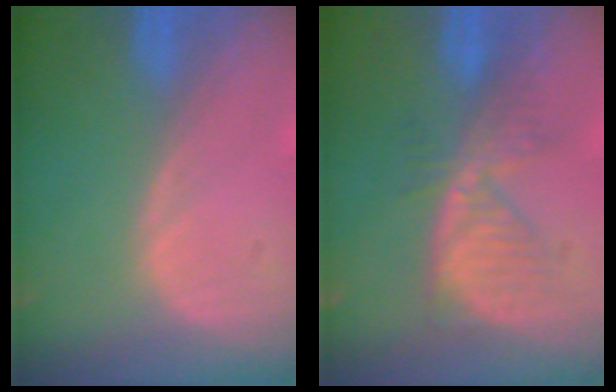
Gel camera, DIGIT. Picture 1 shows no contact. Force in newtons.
{"total": 6.0, "press": 5.9, "slide": 0.6}